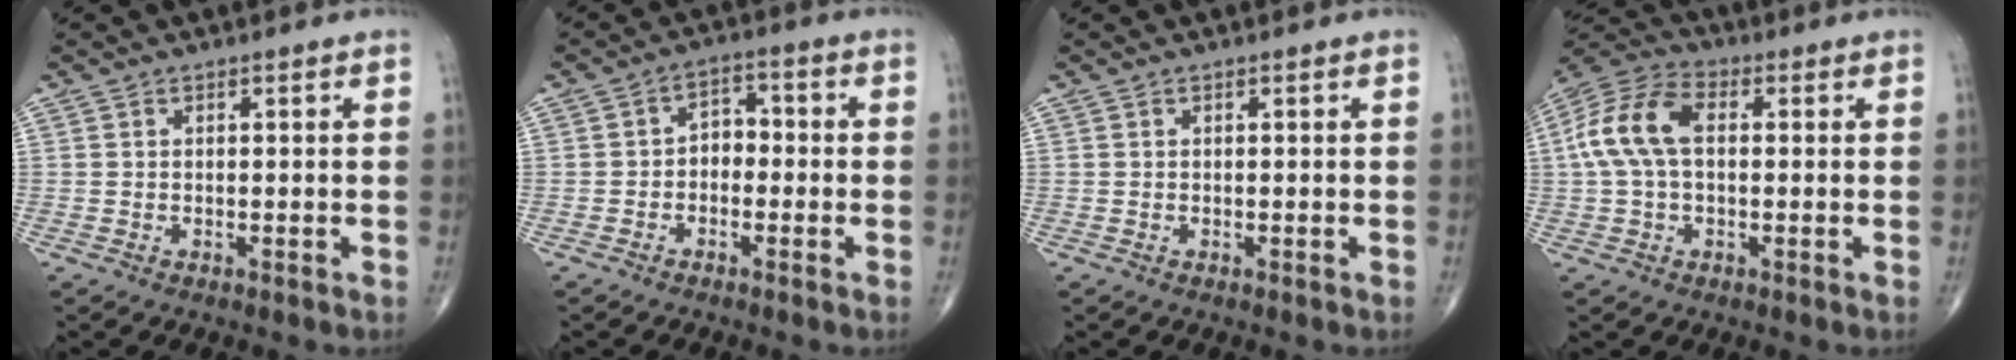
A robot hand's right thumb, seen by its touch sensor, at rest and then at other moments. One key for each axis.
{"total": 4.2, "fx": -1.1, "fy": 3.1, "fz": 2.7, "tx": -0.022, "ty": 0.027, "tz": -0.032}
{"total": 0.0}
{"total": 12.0, "fx": 1.2, "fy": 7.2, "fz": 9.5, "tx": -0.203, "ty": 0.033, "tz": 0.015}